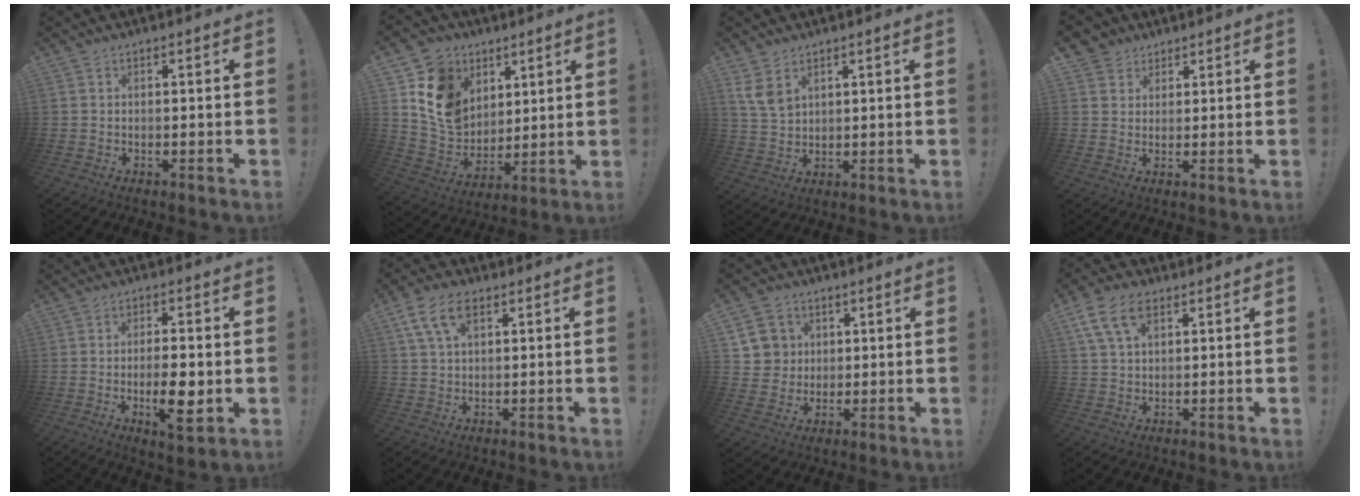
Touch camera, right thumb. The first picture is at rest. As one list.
[{"total": 15.1, "force": [6.8, 12.1, 5.9], "torque": [-0.113, -0.033, 0.141]}, {"total": 6.6, "force": [3.8, 3.8, 3.7], "torque": [-0.072, -0.017, 0.074]}, {"total": 4.3, "force": [2.7, 3.4, 0.0], "torque": [0.004, -0.020, 0.050]}, {"total": 9.6, "force": [-2.2, 2.8, 8.9], "torque": [-0.146, -0.004, -0.038]}, {"total": 8.7, "force": [3.8, 4.6, 6.3], "torque": [-0.123, 0.006, 0.072]}, {"total": 8.6, "force": [3.0, 7.9, 1.7], "torque": [-0.027, -0.014, 0.066]}, {"total": 9.6, "force": [4.2, 5.5, 6.6], "torque": [-0.129, 0.004, 0.082]}]